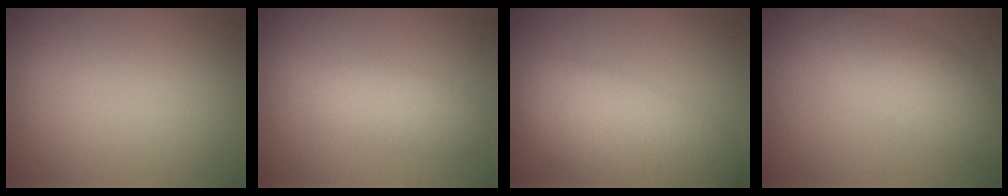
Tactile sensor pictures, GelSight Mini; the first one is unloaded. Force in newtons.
{"total": 2.6, "press": 2.6, "slide": 0.1}
{"total": 9.4, "press": 9.3, "slide": 0.8}
{"total": 5.0, "press": 5.0, "slide": 0.3}